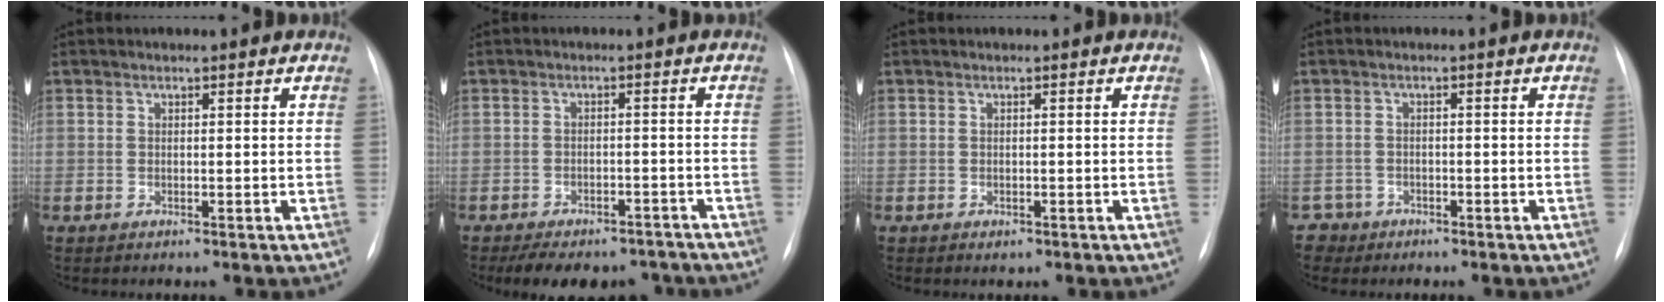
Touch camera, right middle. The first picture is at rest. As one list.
[{"total": 13.1, "force": [-10.8, 5.9, 4.6], "torque": [-0.076, 0.013, -0.133]}, {"total": 0.6, "force": [-0.4, 0.5, 0.2], "torque": [-0.004, 0.001, -0.003]}, {"total": 2.0, "force": [-1.3, 1.4, -0.6], "torque": [0.009, 0.007, -0.024]}]